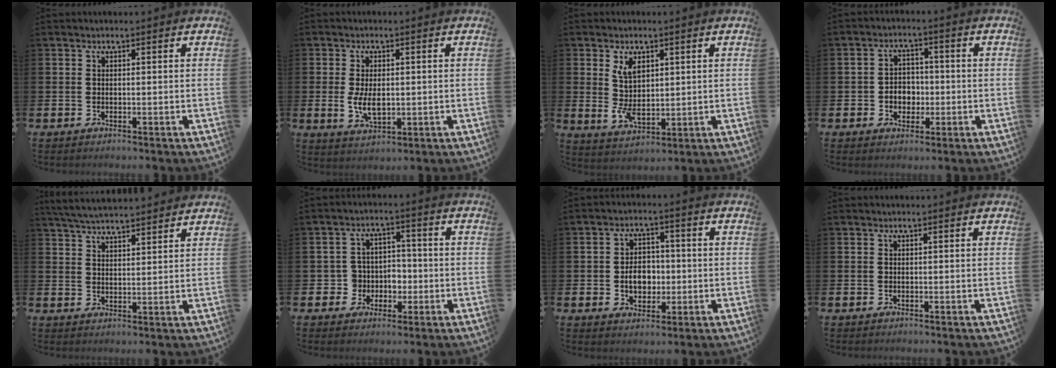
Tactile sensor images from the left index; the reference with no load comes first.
{"total": 4.6, "force": [0.0, 2.5, 3.8], "torque": [-0.061, 0.001, -0.001]}
{"total": 5.1, "force": [1.8, 3.0, 3.7], "torque": [-0.055, -0.007, 0.028]}
{"total": 3.4, "force": [-0.8, 3.0, 1.3], "torque": [-0.026, 0.004, -0.023]}
{"total": 4.8, "force": [4.8, 0.2, 0.9], "torque": [-0.038, -0.018, 0.087]}
{"total": 4.5, "force": [-1.4, 4.2, 0.5], "torque": [-0.028, 0.008, -0.031]}
{"total": 4.6, "force": [-0.8, 3.6, 2.8], "torque": [-0.037, 0.001, -0.024]}
{"total": 0.0}